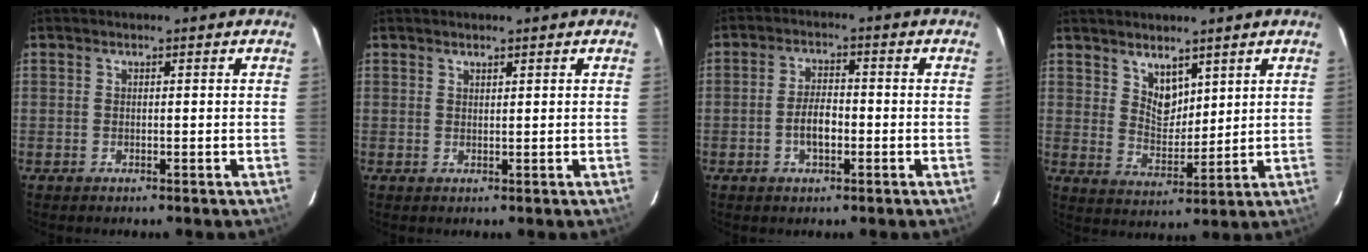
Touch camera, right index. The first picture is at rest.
{"total": 0.8, "force": [0.8, 0.2, 0.3], "torque": [-0.005, 0.001, 0.014]}
{"total": 4.7, "force": [-1.5, 2.2, 3.9], "torque": [-0.080, 0.005, -0.025]}
{"total": 6.4, "force": [4.5, 3.4, 3.1], "torque": [-0.042, 0.003, 0.088]}